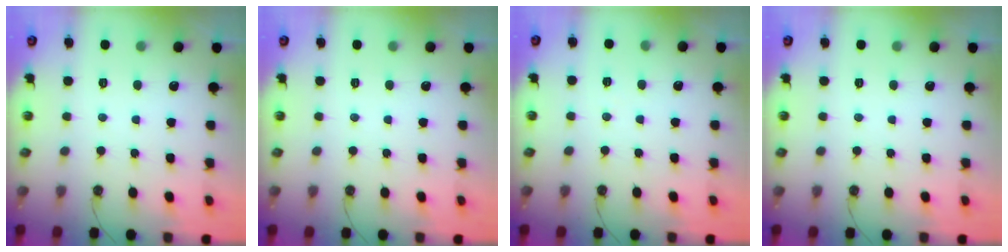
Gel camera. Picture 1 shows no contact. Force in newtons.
{"total": 0.0}
{"total": 4.9, "press": 2.3, "slide": 4.2}
{"total": 0.0}